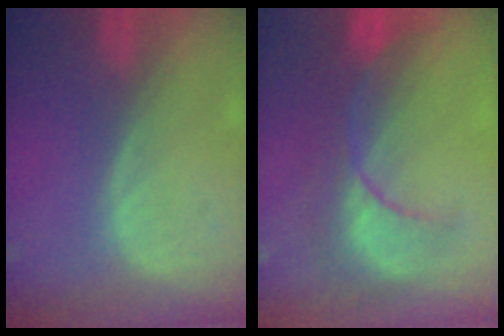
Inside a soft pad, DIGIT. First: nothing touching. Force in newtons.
{"total": 8.4, "press": 8.3, "slide": 1.6}